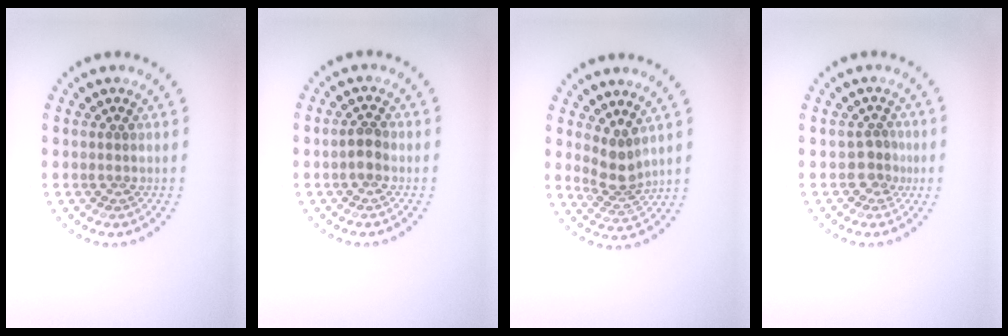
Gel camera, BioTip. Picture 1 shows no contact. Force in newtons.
{"total": 1.4, "press": 1.4, "slide": 0.1}
{"total": 2.7, "press": 2.0, "slide": 1.8}
{"total": 1.9, "press": 1.5, "slide": 1.2}